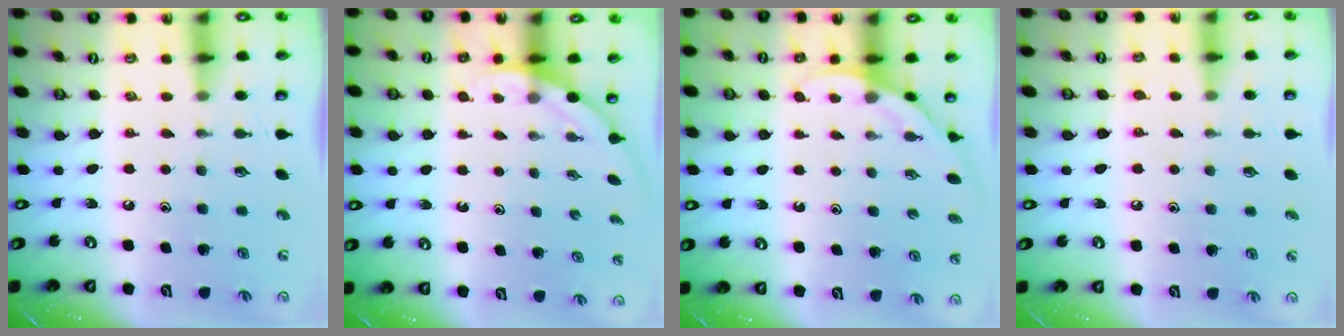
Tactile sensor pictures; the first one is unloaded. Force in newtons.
{"total": 2.2, "press": 2.2, "slide": 0.0}
{"total": 3.8, "press": 3.8, "slide": 0.2}
{"total": 4.8, "press": 4.7, "slide": 0.7}